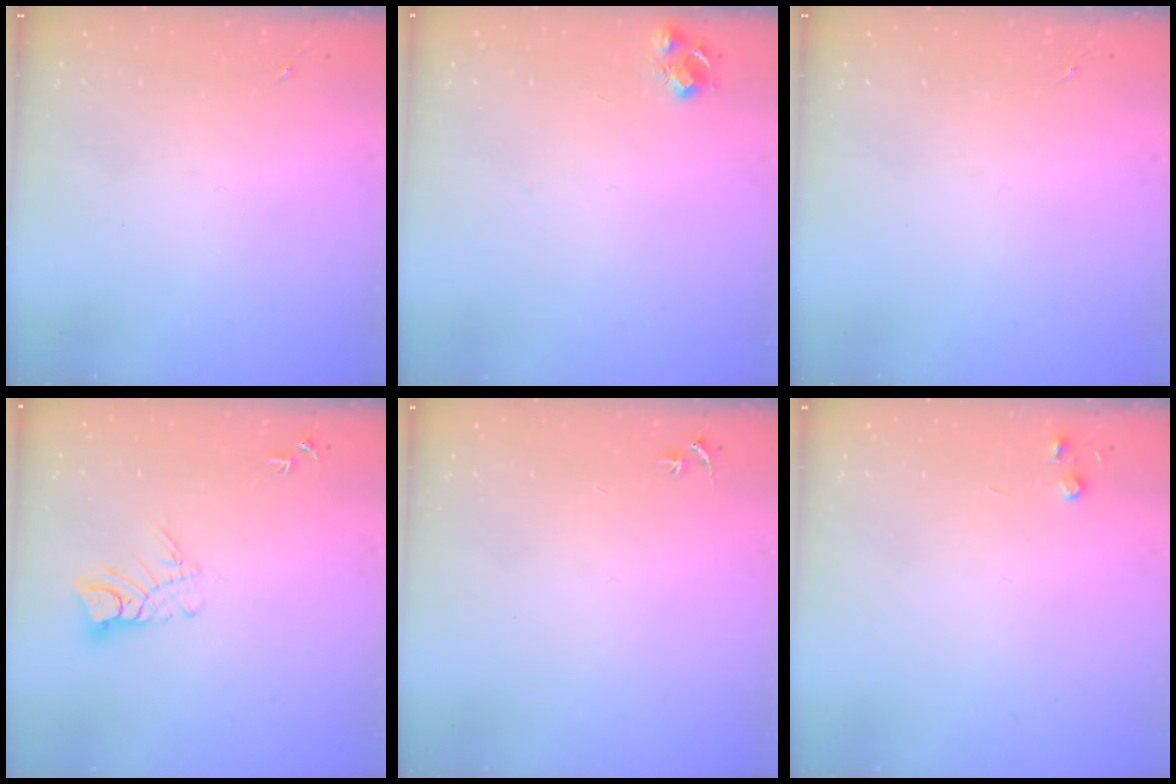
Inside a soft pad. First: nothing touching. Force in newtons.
{"total": 7.3, "press": 7.2, "slide": 0.8}
{"total": 0.0}
{"total": 7.6, "press": 7.5, "slide": 0.7}
{"total": 2.7, "press": 2.7, "slide": 0.3}
{"total": 3.8, "press": 3.7, "slide": 0.5}